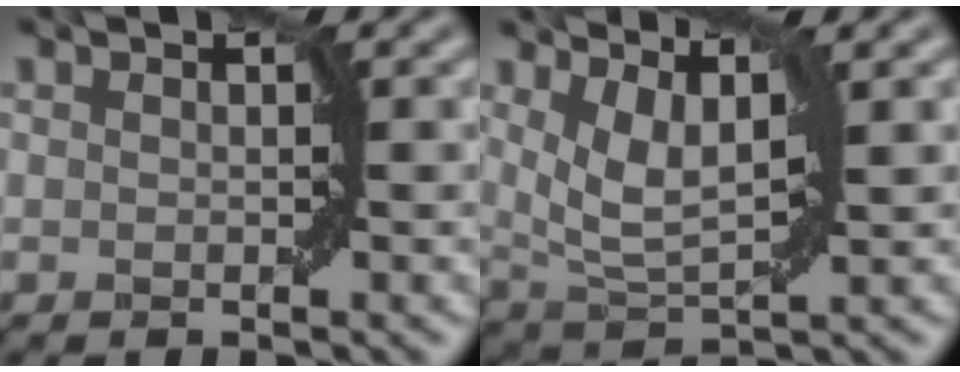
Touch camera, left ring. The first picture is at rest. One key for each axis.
{"total": 3.9, "fx": 2.2, "fy": 1.4, "fz": 3.0, "tx": -0.065, "ty": -0.006, "tz": 0.047}